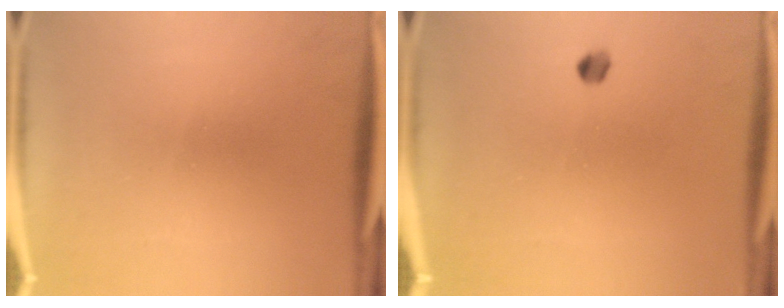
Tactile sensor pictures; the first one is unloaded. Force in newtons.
{"total": 1.7}